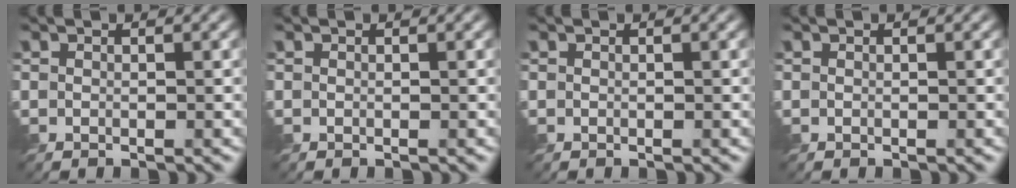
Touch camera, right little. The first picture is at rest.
{"total": 0.0}
{"total": 0.0}
{"total": 0.0}